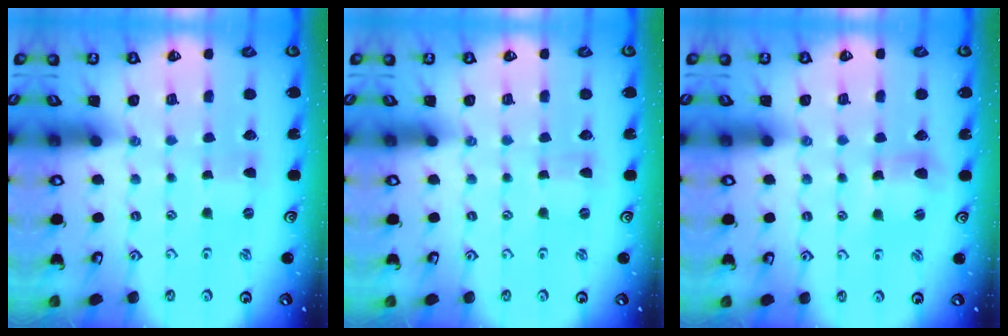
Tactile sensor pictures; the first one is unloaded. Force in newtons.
{"total": 0.0}
{"total": 4.5, "press": 4.5, "slide": 0.6}